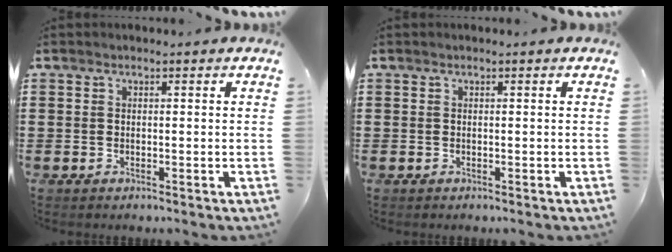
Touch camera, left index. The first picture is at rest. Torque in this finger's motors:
{"motor_torque": [0.00, 0.00, 0.00, 0.00]}